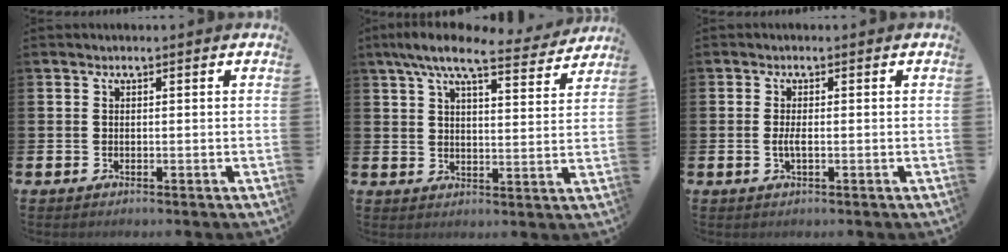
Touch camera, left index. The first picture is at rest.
{"total": 8.6, "force": [7.3, 1.5, 4.2], "torque": [-0.085, -0.032, 0.127]}
{"total": 1.5, "force": [-0.3, 0.4, 1.4], "torque": [-0.033, 0.002, -0.005]}